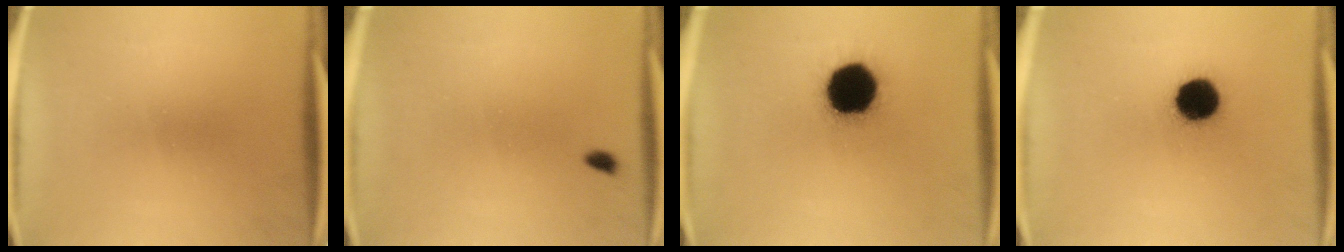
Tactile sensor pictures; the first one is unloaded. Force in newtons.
{"total": 0.7}
{"total": 19.7}
{"total": 10.7}